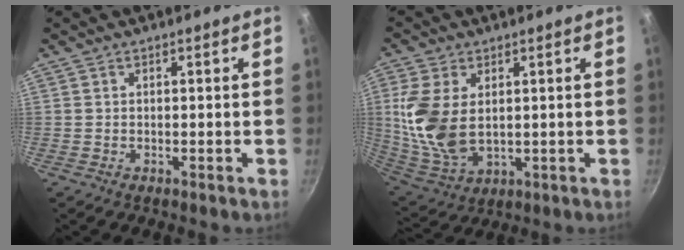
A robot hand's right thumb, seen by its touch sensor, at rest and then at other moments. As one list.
[{"total": 13.7, "force": [2.1, 8.4, 10.6], "torque": [-0.215, -0.021, 0.055]}]